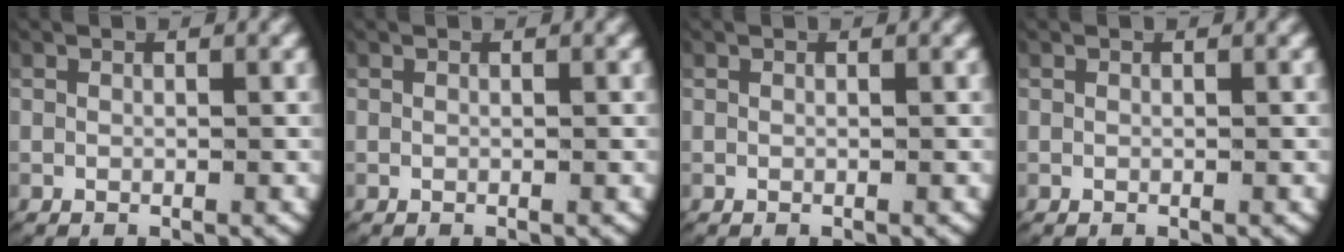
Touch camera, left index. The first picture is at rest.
{"total": 0.0}
{"total": 0.0}
{"total": 0.0}